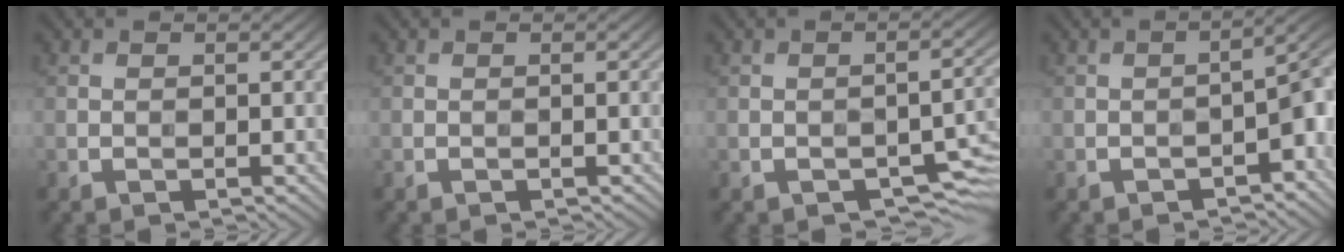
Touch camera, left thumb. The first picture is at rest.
{"total": 0.0}
{"total": 6.0, "force": [-2.9, 2.7, 4.5], "torque": [-0.058, -0.001, -0.039]}
{"total": 5.5, "force": [-2.7, 1.9, 4.4], "torque": [-0.050, 0.000, -0.036]}